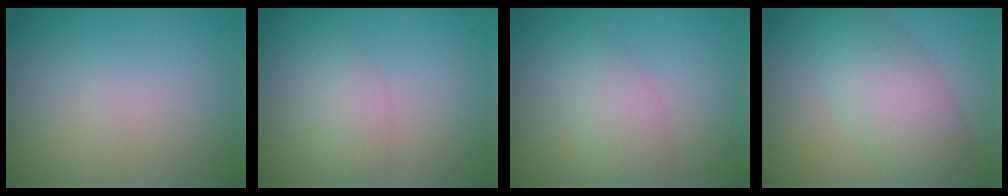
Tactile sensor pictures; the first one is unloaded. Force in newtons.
{"total": 2.0, "press": 2.0, "slide": 0.1}
{"total": 2.9, "press": 2.9, "slide": 0.1}
{"total": 5.2, "press": 5.2, "slide": 0.5}